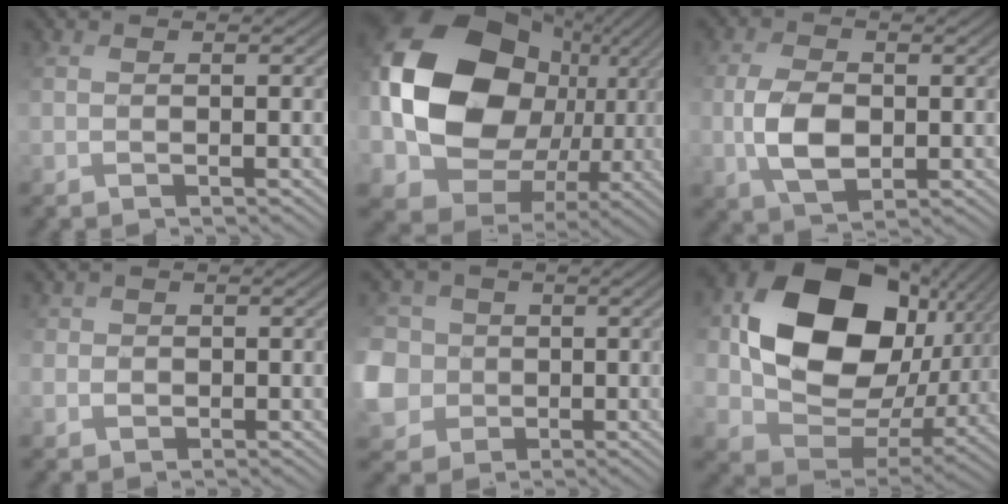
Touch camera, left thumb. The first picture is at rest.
{"total": 21.8, "force": [3.0, 17.2, 13.1], "torque": [-0.315, 0.001, 0.074]}
{"total": 5.0, "force": [-0.2, 3.5, 3.6], "torque": [-0.088, -0.001, -0.001]}
{"total": 1.8, "force": [0.2, 1.8, -0.4], "torque": [0.006, 0.001, 0.007]}
{"total": 6.8, "force": [-0.4, 6.5, 2.1], "torque": [-0.096, 0.000, -0.012]}
{"total": 18.1, "force": [4.5, 13.8, 10.8], "torque": [-0.225, -0.001, 0.102]}